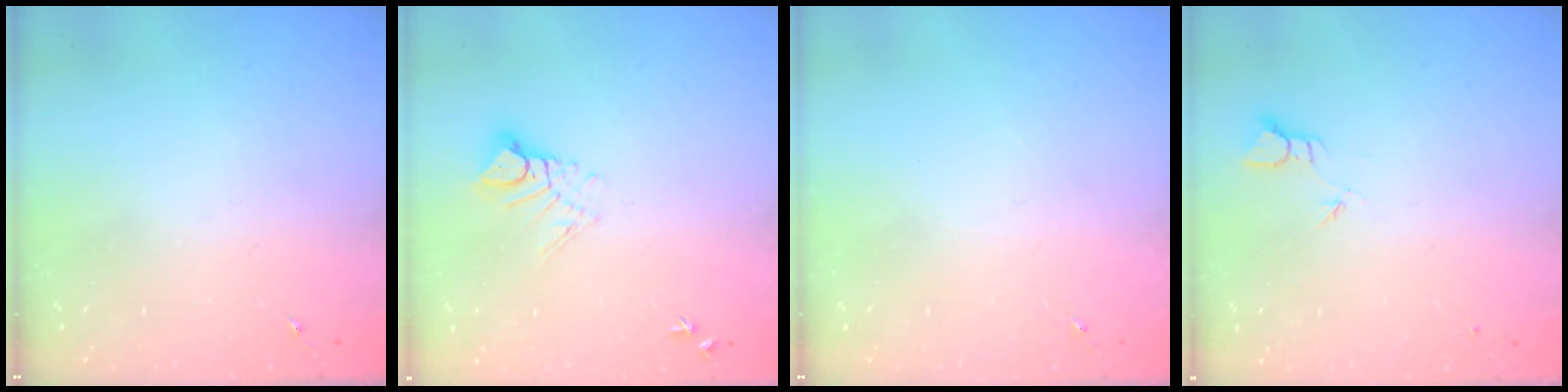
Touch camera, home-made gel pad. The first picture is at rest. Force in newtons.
{"total": 7.4, "press": 7.3, "slide": 0.9}
{"total": 0.0}
{"total": 1.8, "press": 1.8, "slide": 0.0}